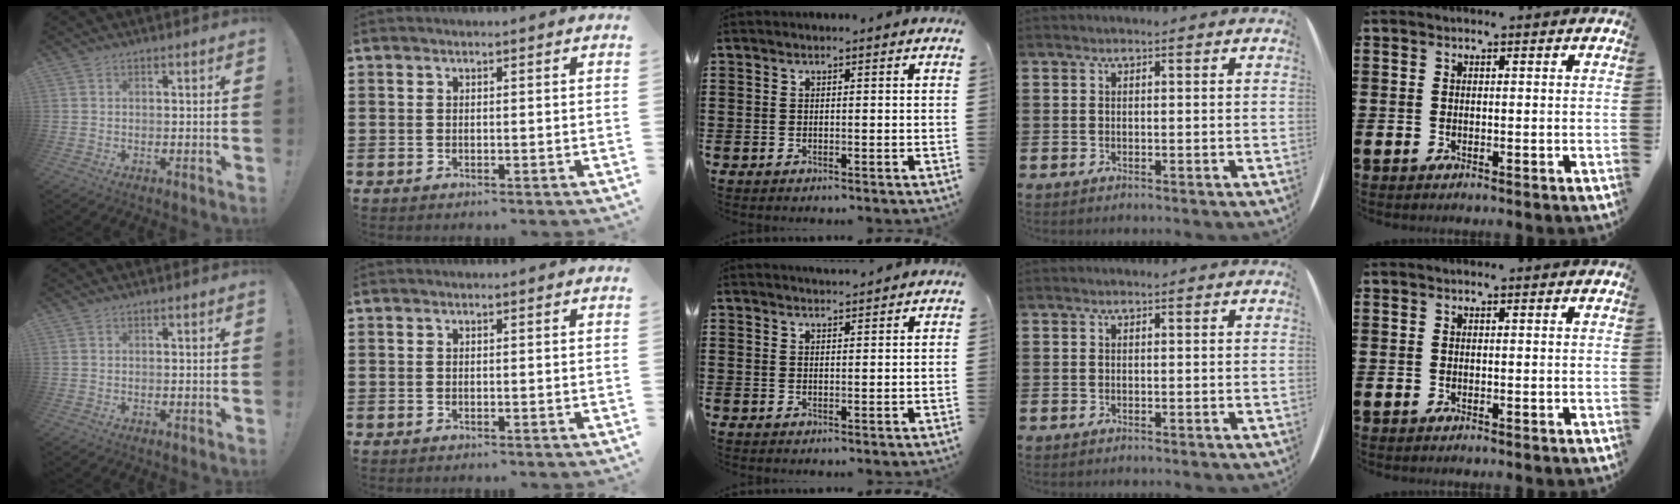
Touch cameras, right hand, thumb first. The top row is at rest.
{"middle": {"total": 1.6, "force": [1.5, 0.1, 0.0], "torque": [-0.005, 0.000, 0.030]}}